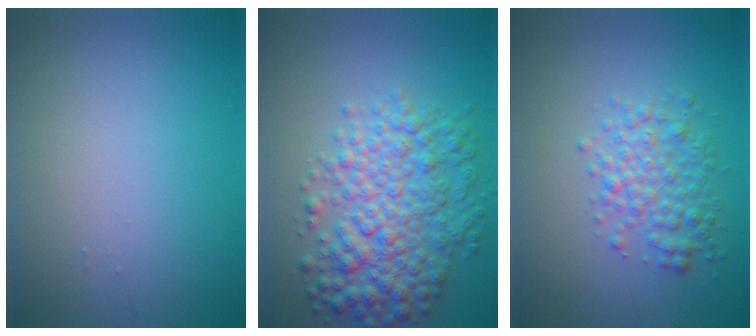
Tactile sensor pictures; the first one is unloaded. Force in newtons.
{"total": 7.2, "press": 7.2, "slide": 0.1}
{"total": 3.4, "press": 3.4, "slide": 0.0}